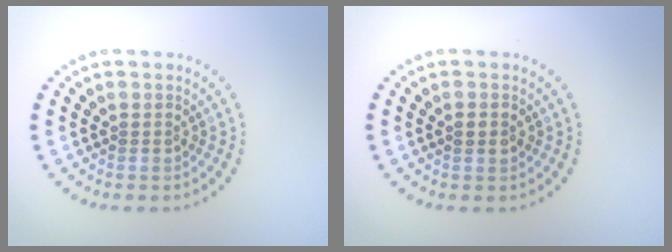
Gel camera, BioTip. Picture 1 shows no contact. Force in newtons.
{"total": 1.6, "press": 1.6, "slide": 0.1}